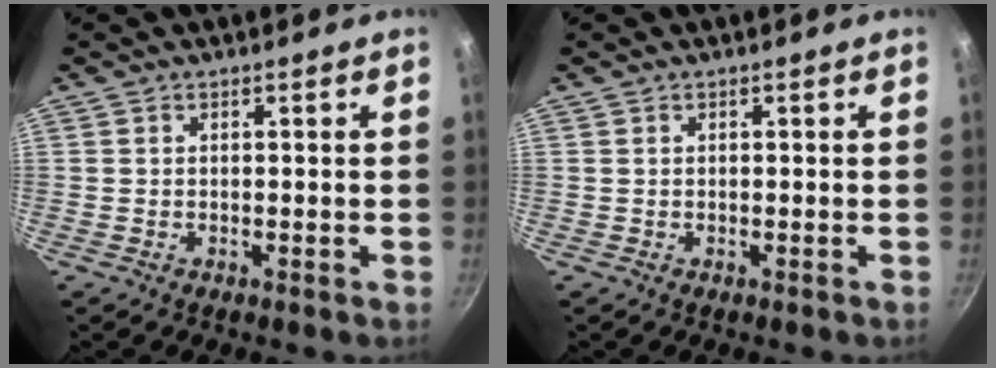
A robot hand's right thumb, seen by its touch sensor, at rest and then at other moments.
{"total": 0.0}